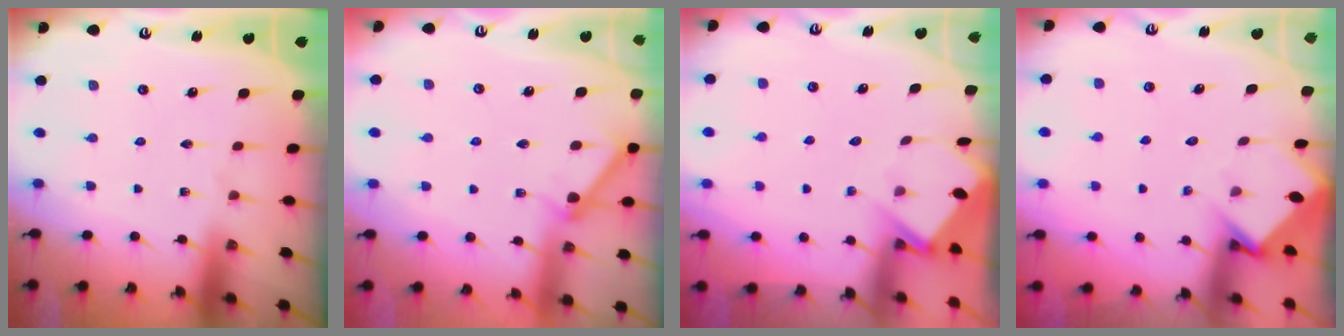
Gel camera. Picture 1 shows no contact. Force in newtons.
{"total": 5.8, "press": 5.8, "slide": 0.8}
{"total": 3.9, "press": 3.9, "slide": 0.4}
{"total": 3.6, "press": 3.5, "slide": 0.3}